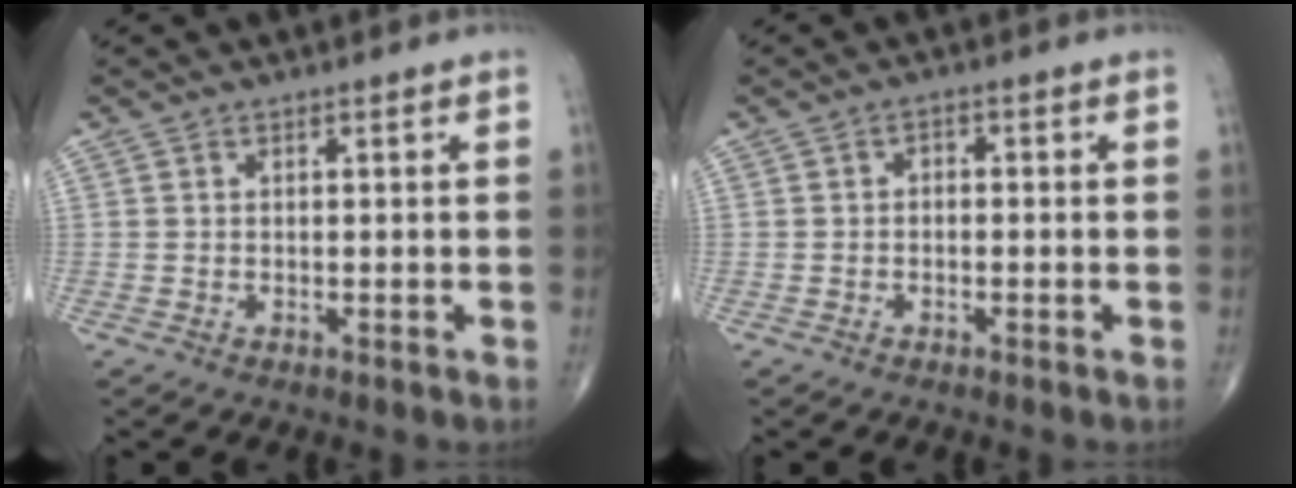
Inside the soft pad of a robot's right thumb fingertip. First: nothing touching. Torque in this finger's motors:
{"motor_torque": [-0.22, -0.11, 0.03, 0.03, 0.02]}